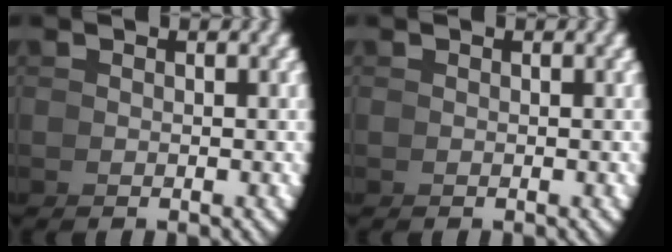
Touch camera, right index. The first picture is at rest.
{"total": 0.0}